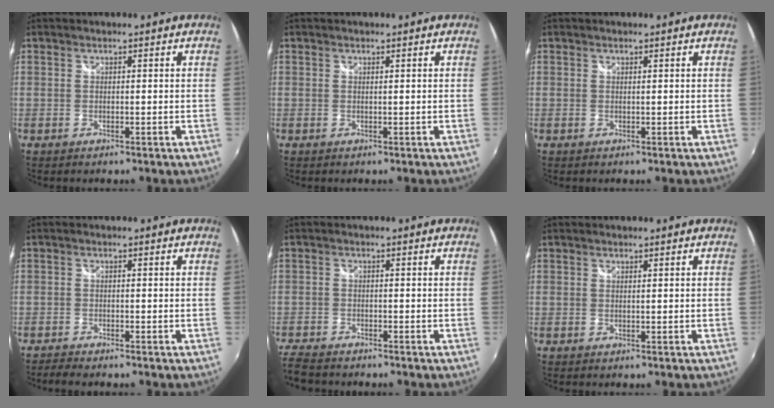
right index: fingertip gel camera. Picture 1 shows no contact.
{"total": 0.0}
{"total": 0.0}
{"total": 2.6, "force": [-2.5, 0.3, 0.7], "torque": [-0.025, -0.013, -0.048]}
{"total": 6.7, "force": [-6.2, 1.8, 1.8], "torque": [-0.066, -0.024, -0.116]}
{"total": 0.6, "force": [0.1, -0.4, -0.3], "torque": [0.007, 0.001, 0.001]}